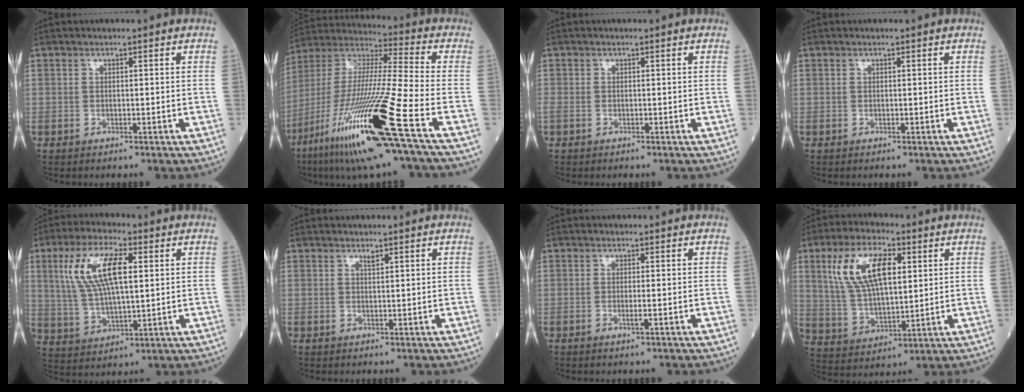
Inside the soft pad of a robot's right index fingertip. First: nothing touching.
{"total": 24.0, "force": [-11.4, -0.2, 21.1], "torque": [-0.421, -0.056, -0.216]}
{"total": 0.8, "force": [-0.2, 0.4, 0.6], "torque": [-0.024, -0.003, -0.005]}
{"total": 0.0}
{"total": 12.2, "force": [3.6, 3.8, 11.0], "torque": [-0.236, 0.017, 0.073]}
{"total": 0.8, "force": [0.7, -0.1, 0.4], "torque": [-0.011, -0.004, 0.012]}
{"total": 1.1, "force": [-0.3, -0.2, 1.0], "torque": [-0.021, -0.003, -0.006]}
{"total": 13.1, "force": [4.6, 5.3, 11.1], "torque": [-0.232, 0.018, 0.091]}